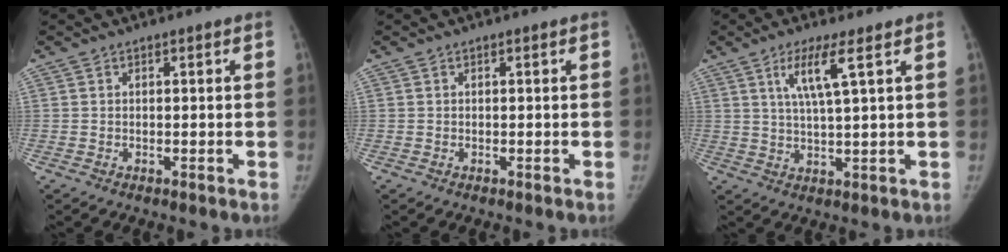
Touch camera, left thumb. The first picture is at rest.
{"total": 0.0}
{"total": 6.5, "force": [3.0, 0.2, 5.8], "torque": [-0.119, -0.018, 0.062]}